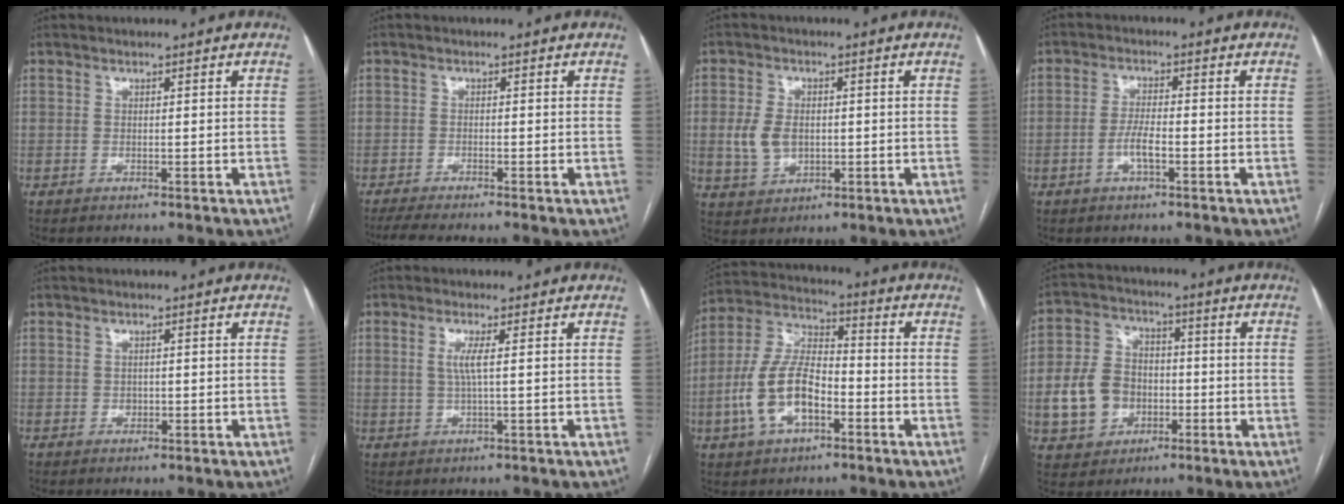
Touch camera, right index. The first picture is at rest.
{"total": 3.4, "force": [-2.9, -0.1, 1.7], "torque": [-0.030, -0.010, -0.055]}
{"total": 5.7, "force": [-0.2, 4.0, 4.1], "torque": [-0.089, 0.008, 0.006]}
{"total": 3.8, "force": [-1.4, 0.7, 3.4], "torque": [-0.066, 0.004, -0.027]}
{"total": 1.0, "force": [-0.1, 0.8, 0.5], "torque": [-0.009, 0.001, 0.000]}
{"total": 3.0, "force": [0.6, -0.1, 3.0], "torque": [-0.066, -0.002, 0.011]}
{"total": 12.5, "force": [-4.1, 6.0, 10.2], "torque": [-0.225, 0.018, -0.078]}
{"total": 10.2, "force": [-2.3, 8.3, 5.5], "torque": [-0.132, 0.025, -0.033]}